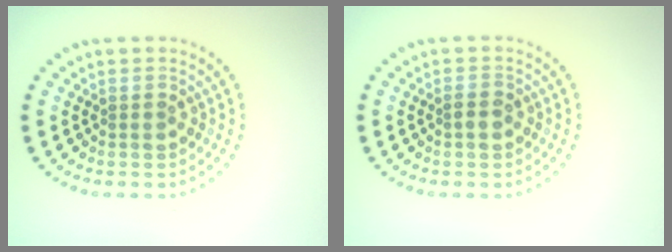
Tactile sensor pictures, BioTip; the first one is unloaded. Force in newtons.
{"total": 1.2, "press": 1.2, "slide": 0.2}